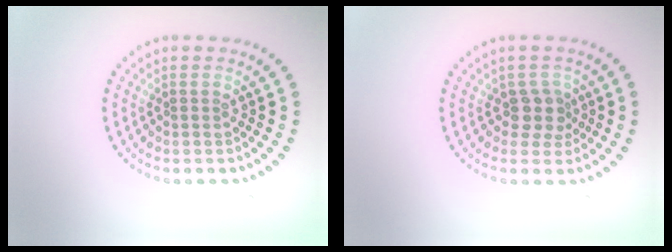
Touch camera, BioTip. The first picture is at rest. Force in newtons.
{"total": 2.1, "press": 1.7, "slide": 1.2}